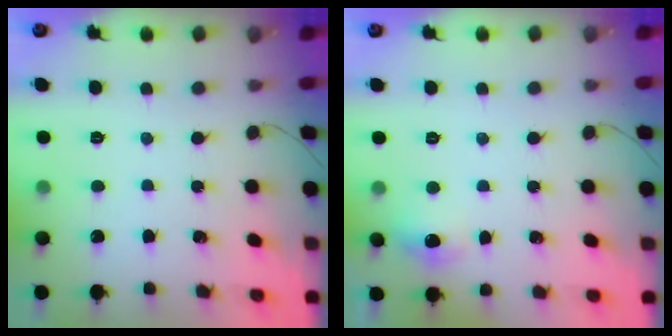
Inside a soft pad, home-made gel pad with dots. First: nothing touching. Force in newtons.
{"total": 5.5, "press": 5.1, "slide": 1.9}